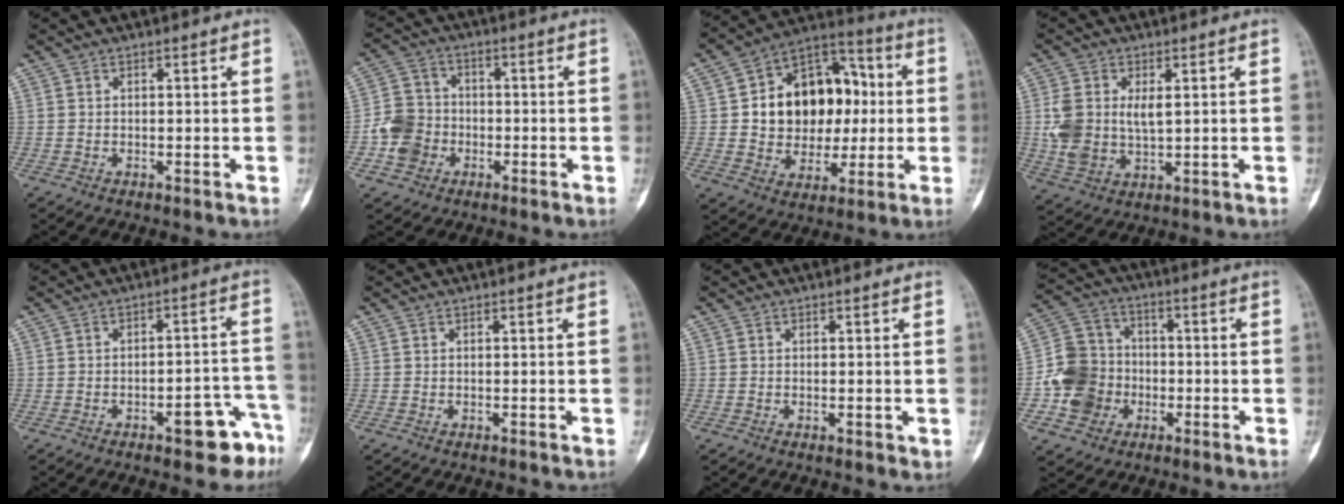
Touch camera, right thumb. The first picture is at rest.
{"total": 7.7, "force": [-2.3, 6.8, 2.9], "torque": [-0.036, 0.024, -0.047]}
{"total": 19.5, "force": [1.8, 14.3, 13.2], "torque": [-0.146, 0.027, 0.032]}
{"total": 9.6, "force": [1.5, 6.0, 7.4], "torque": [-0.149, -0.004, 0.040]}
{"total": 9.0, "force": [-5.2, 3.3, 6.5], "torque": [-0.052, 0.045, -0.060]}
{"total": 0.0}
{"total": 1.4, "force": [-0.1, 0.6, 1.3], "torque": [-0.018, -0.006, -0.002]}
{"total": 11.6, "force": [-2.9, 10.4, 4.3], "torque": [-0.055, 0.027, -0.055]}